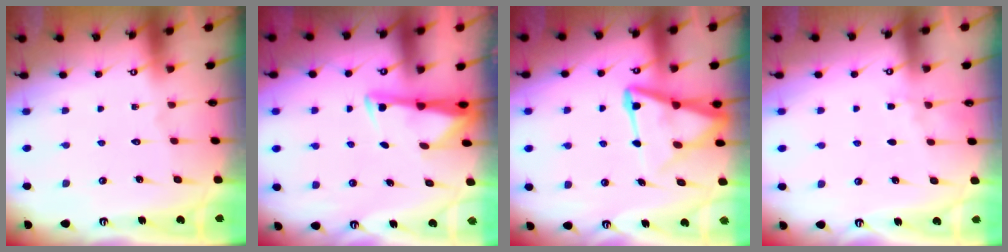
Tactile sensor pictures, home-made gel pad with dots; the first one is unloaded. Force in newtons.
{"total": 3.1, "press": 3.1, "slide": 0.4}
{"total": 11.9, "press": 11.8, "slide": 1.4}
{"total": 2.9, "press": 2.8, "slide": 0.5}